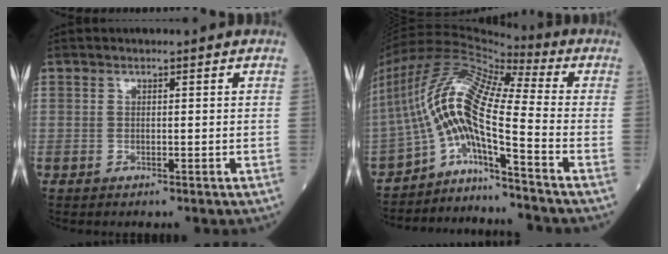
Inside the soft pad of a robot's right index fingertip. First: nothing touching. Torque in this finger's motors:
{"motor_torque": [1.41, -0.73, 1.05, 0.21]}